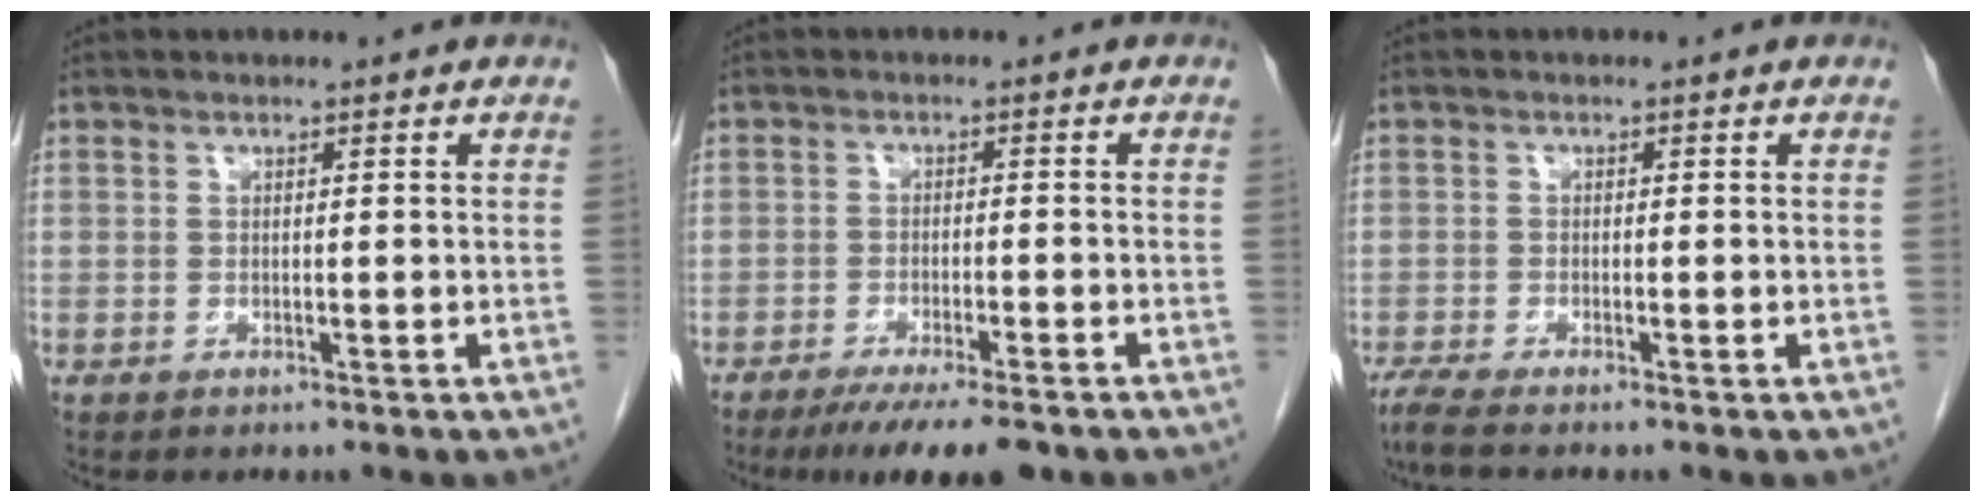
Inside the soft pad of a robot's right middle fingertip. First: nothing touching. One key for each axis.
{"total": 9.2, "fx": -7.0, "fy": 1.3, "fz": 5.8, "tx": -0.078, "ty": -0.015, "tz": -0.105}
{"total": 2.6, "fx": -2.2, "fy": -0.2, "fz": 1.4, "tx": -0.034, "ty": -0.007, "tz": -0.045}